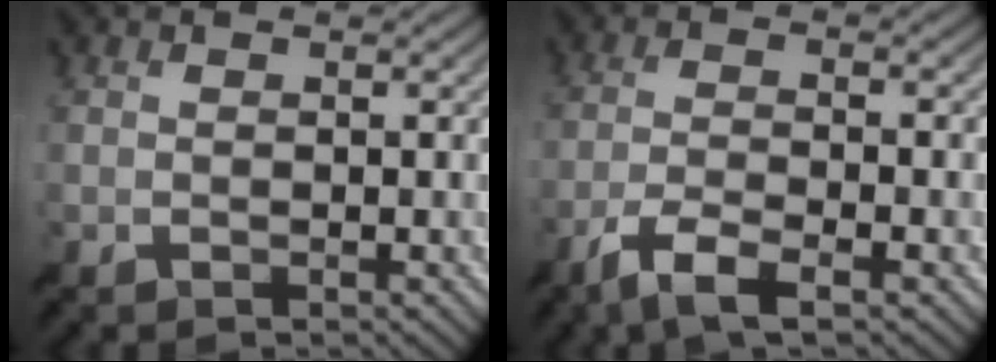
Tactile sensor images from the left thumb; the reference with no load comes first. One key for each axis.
{"total": 5.2, "fx": -3.2, "fy": 1.1, "fz": 4.0, "tx": -0.081, "ty": 0.000, "tz": -0.067}